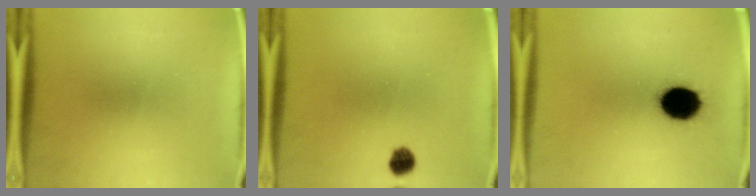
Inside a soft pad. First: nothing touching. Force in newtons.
{"total": 3.1}
{"total": 12.2}